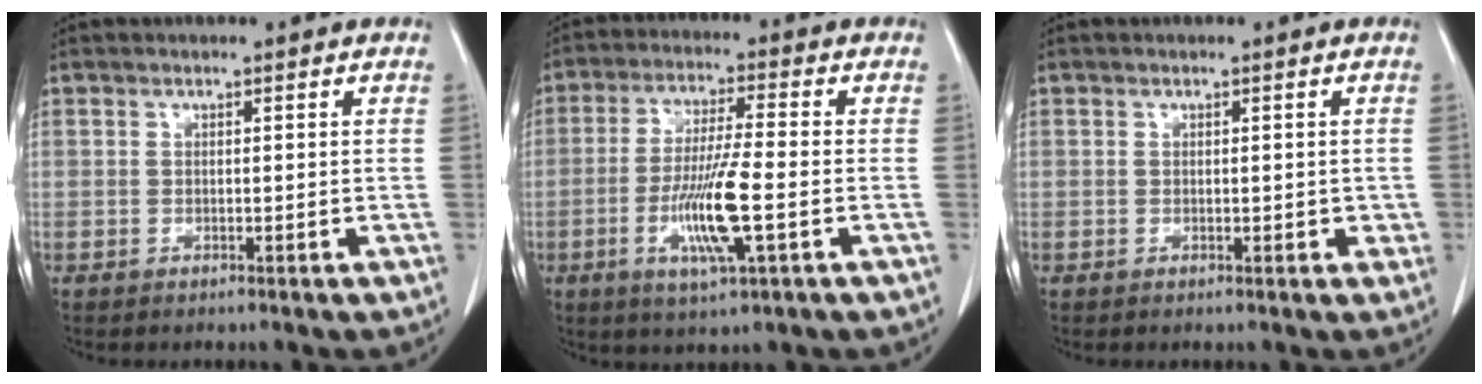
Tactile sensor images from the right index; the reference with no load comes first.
{"total": 10.4, "force": [-2.9, 0.6, 10.0], "torque": [-0.193, -0.013, -0.055]}
{"total": 1.6, "force": [-0.1, 0.9, 1.3], "torque": [-0.013, 0.001, 0.001]}